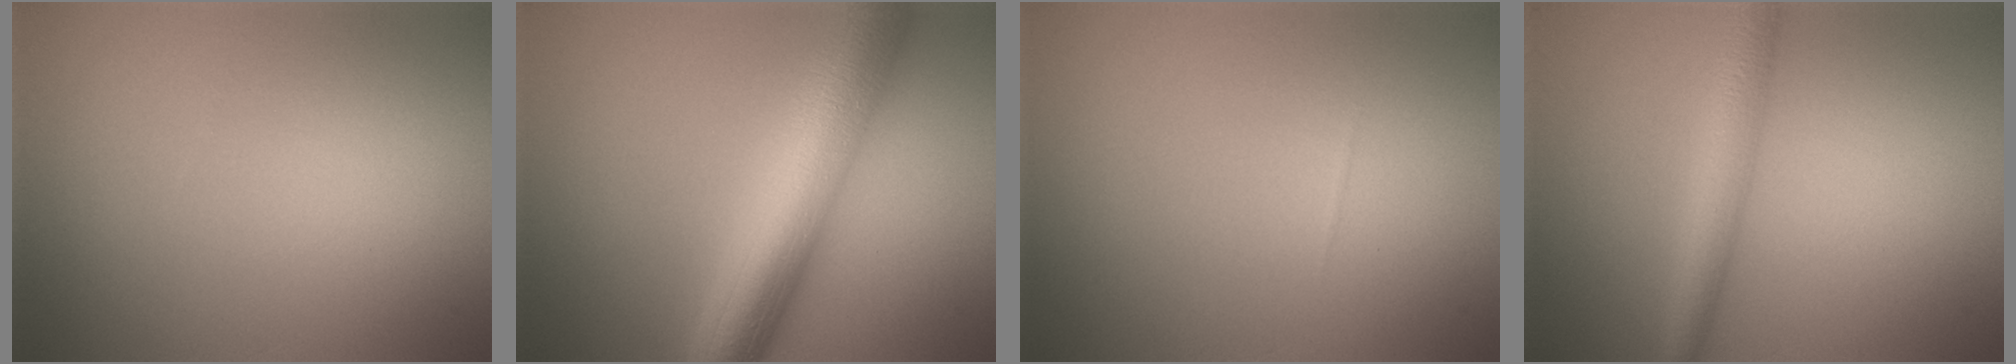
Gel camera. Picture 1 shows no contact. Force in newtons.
{"total": 9.2, "press": 9.2, "slide": 0.4}
{"total": 0.0}
{"total": 3.6, "press": 3.6, "slide": 0.1}